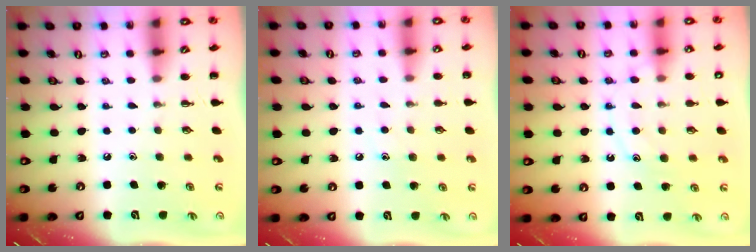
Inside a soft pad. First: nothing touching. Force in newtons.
{"total": 6.8, "press": 6.6, "slide": 1.4}
{"total": 11.9, "press": 11.9, "slide": 0.7}